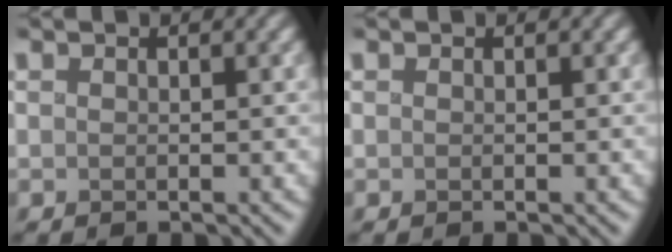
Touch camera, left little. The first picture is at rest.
{"total": 0.0}